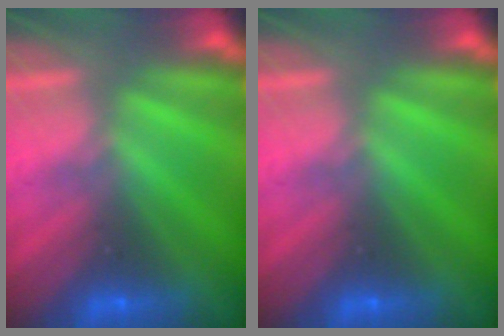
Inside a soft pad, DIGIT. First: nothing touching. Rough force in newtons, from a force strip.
{"total": 0.0}